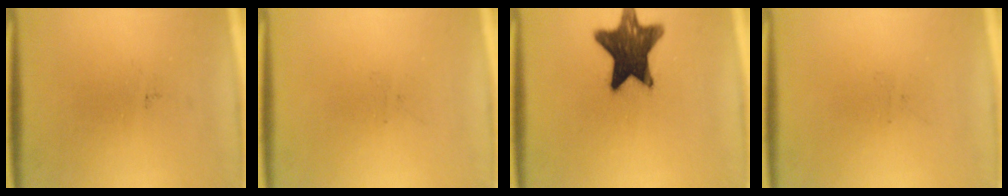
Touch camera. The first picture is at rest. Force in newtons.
{"total": 0.0}
{"total": 14.5}
{"total": 0.0}